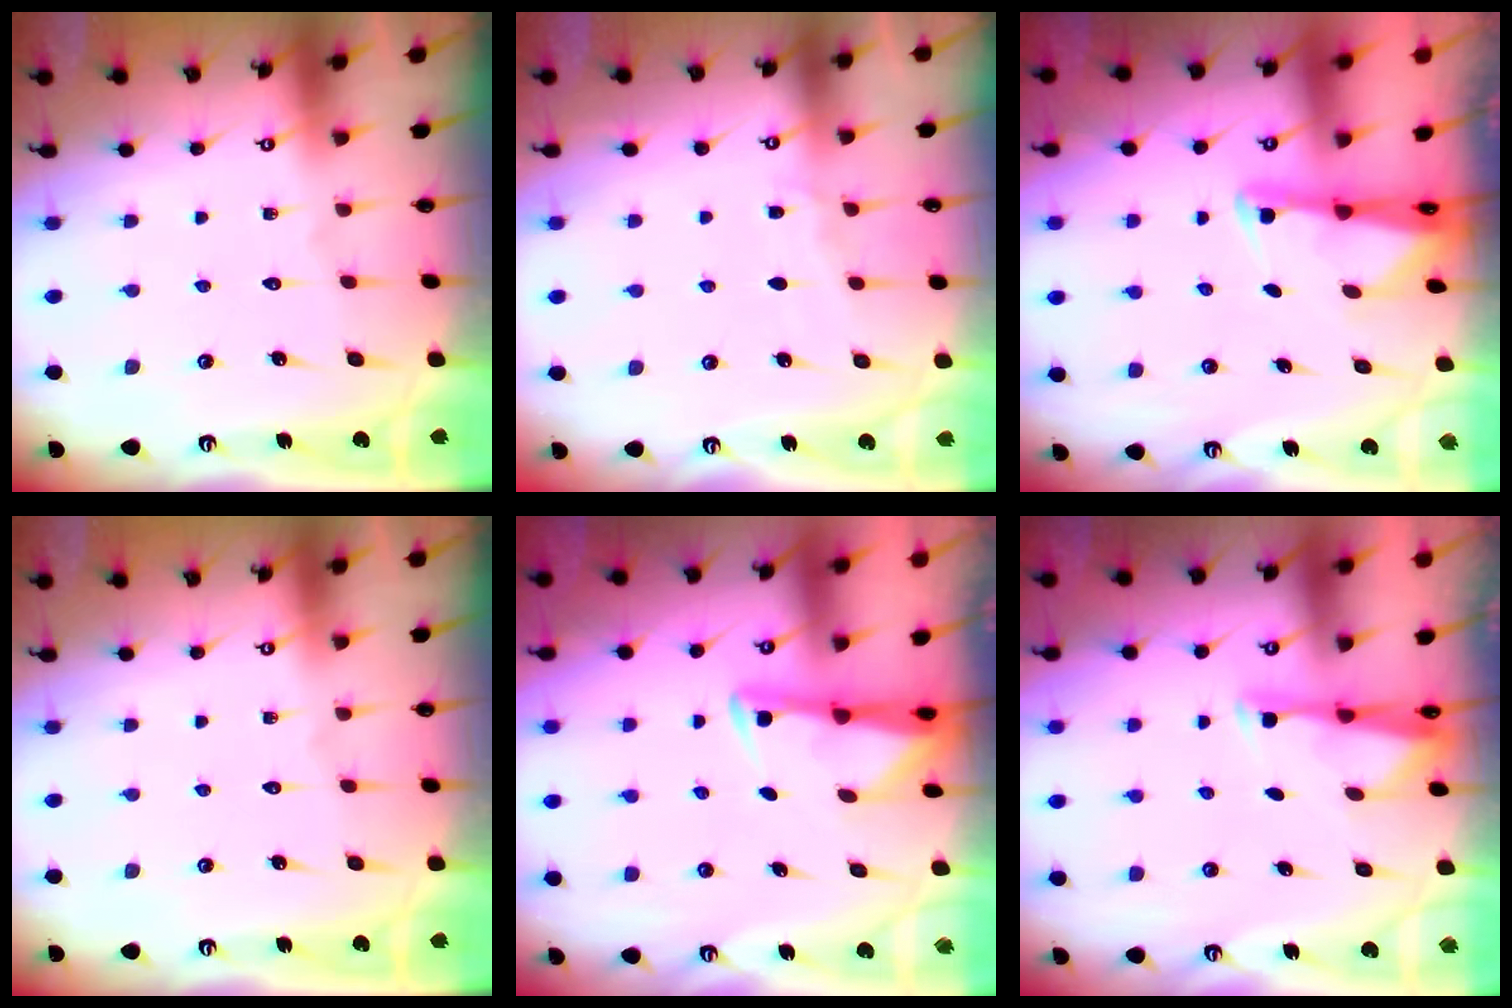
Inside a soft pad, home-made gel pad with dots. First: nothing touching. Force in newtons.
{"total": 3.7, "press": 3.7, "slide": 0.4}
{"total": 2.1, "press": 2.0, "slide": 0.3}
{"total": 0.0}
{"total": 3.5, "press": 3.4, "slide": 0.4}
{"total": 2.9, "press": 2.9, "slide": 0.6}